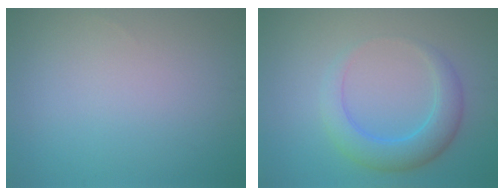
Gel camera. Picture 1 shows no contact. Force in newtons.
{"total": 4.0, "press": 4.0, "slide": 0.2}